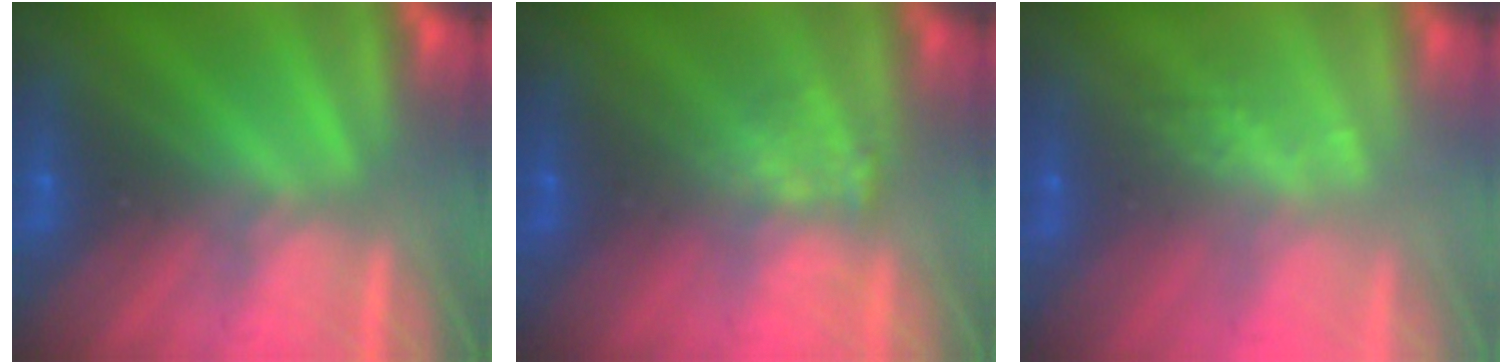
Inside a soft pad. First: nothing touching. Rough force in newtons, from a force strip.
{"total": 3.6}
{"total": 2.4}